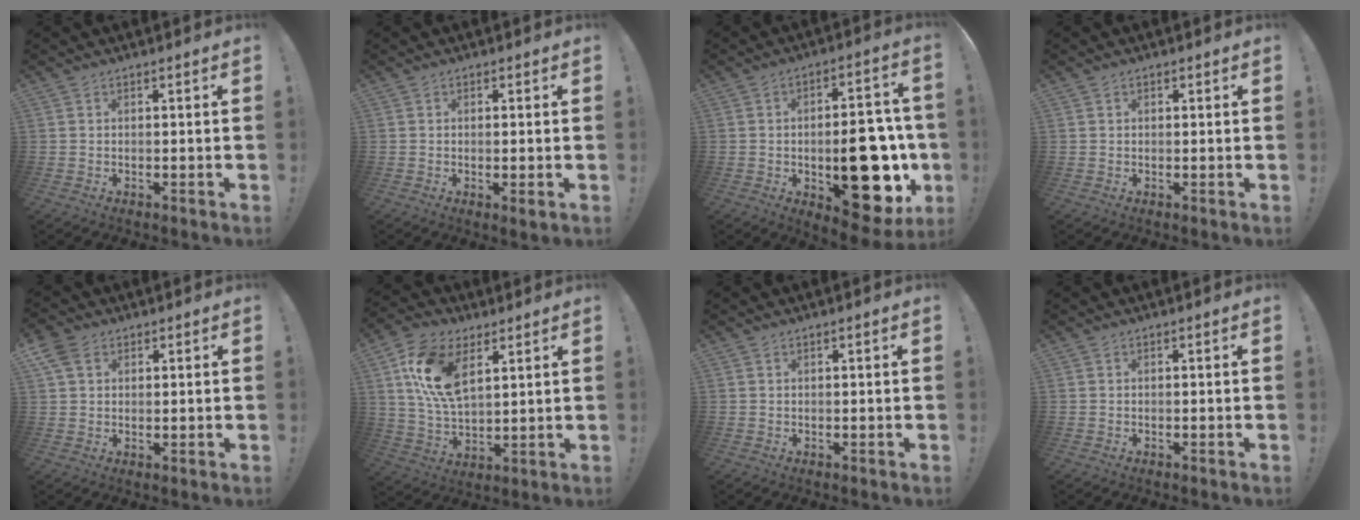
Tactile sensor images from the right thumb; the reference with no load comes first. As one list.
[{"total": 2.1, "force": [0.2, 0.0, 2.1], "torque": [-0.030, -0.004, 0.003]}, {"total": 21.6, "force": [-4.3, 10.8, 18.2], "torque": [-0.222, 0.013, -0.047]}, {"total": 0.6, "force": [0.2, 0.5, 0.1], "torque": [0.001, 0.001, 0.003]}, {"total": 5.7, "force": [2.7, 4.1, 3.0], "torque": [-0.046, -0.003, 0.054]}, {"total": 16.1, "force": [6.9, 9.1, 11.4], "torque": [-0.229, -0.018, 0.125]}, {"total": 0.5, "force": [0.2, -0.2, 0.4], "torque": [-0.005, -0.001, 0.003]}, {"total": 0.0}]